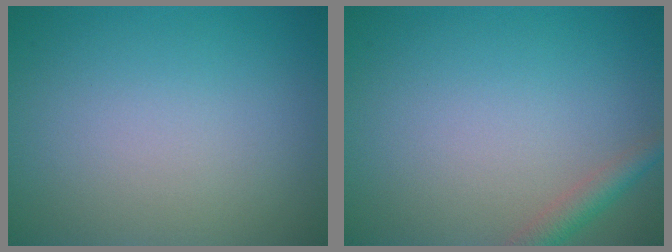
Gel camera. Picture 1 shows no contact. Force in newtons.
{"total": 2.1, "press": 2.1, "slide": 0.1}